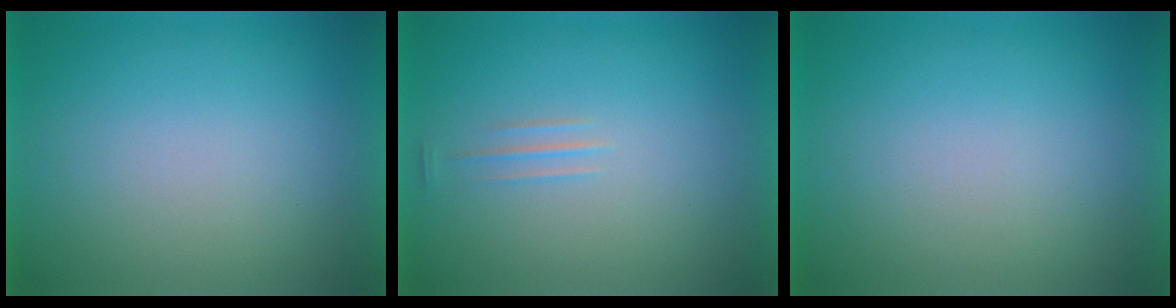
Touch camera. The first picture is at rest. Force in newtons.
{"total": 1.1}
{"total": 0.0}